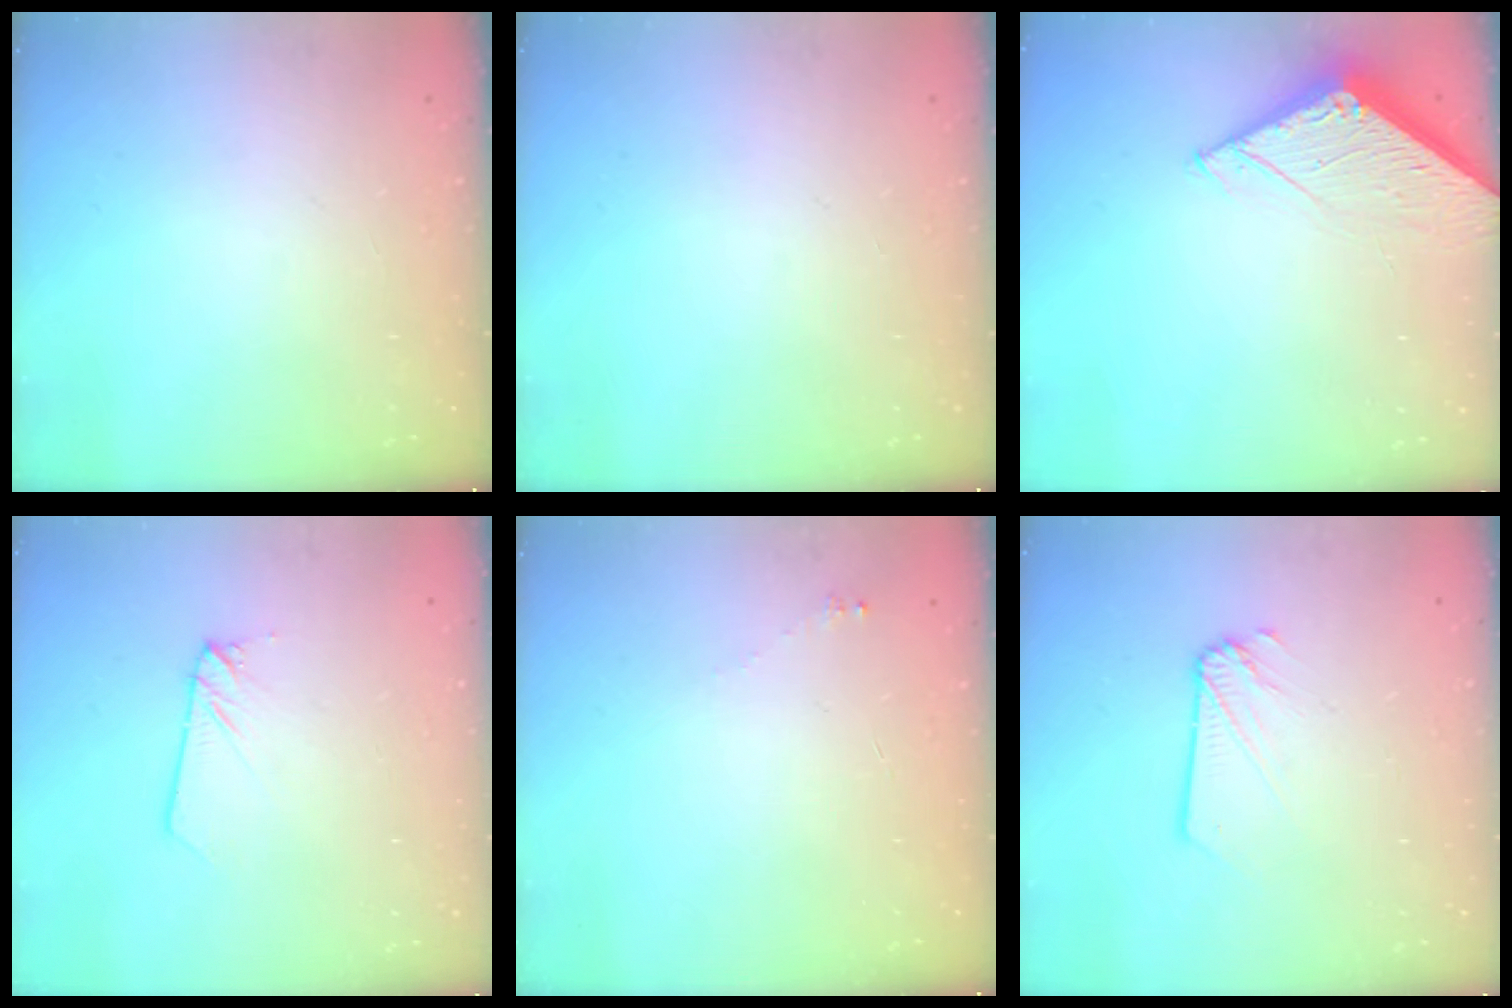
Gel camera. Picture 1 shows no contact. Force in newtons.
{"total": 0.0}
{"total": 5.0, "press": 4.9, "slide": 0.5}
{"total": 2.3, "press": 2.3, "slide": 0.1}
{"total": 1.7, "press": 1.6, "slide": 0.2}
{"total": 2.1, "press": 2.1, "slide": 0.3}